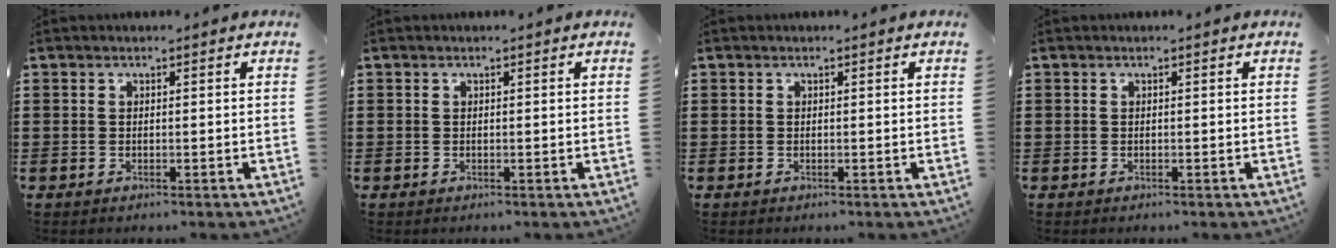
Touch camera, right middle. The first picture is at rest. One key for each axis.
{"total": 0.0}
{"total": 0.0}
{"total": 0.0}